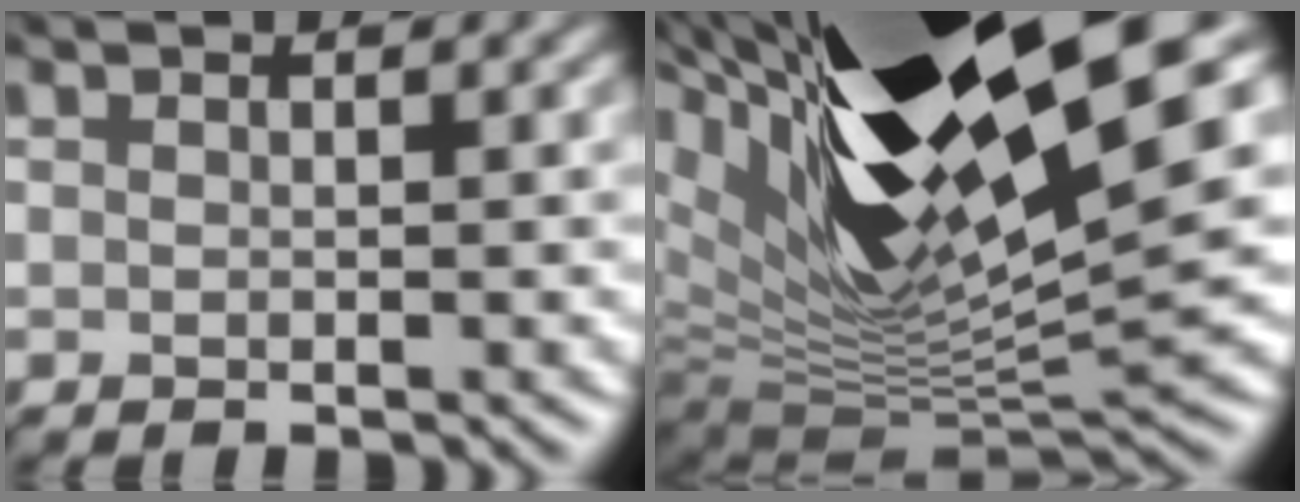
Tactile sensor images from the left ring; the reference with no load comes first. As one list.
[{"total": 18.8, "force": [6.3, 5.6, 16.8], "torque": [-0.283, -0.006, 0.121]}]